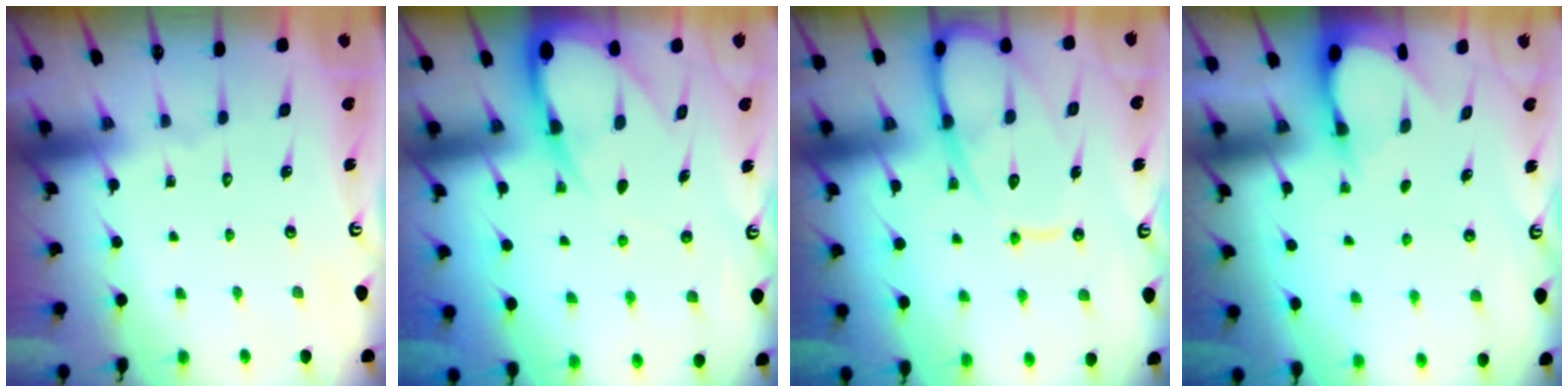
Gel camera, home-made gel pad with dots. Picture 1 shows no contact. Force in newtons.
{"total": 9.1, "press": 9.1, "slide": 0.9}
{"total": 13.3, "press": 13.3, "slide": 1.3}
{"total": 3.1, "press": 3.1, "slide": 0.4}